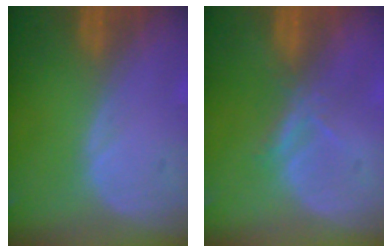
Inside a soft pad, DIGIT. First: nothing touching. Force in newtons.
{"total": 2.3, "press": 2.1, "slide": 0.9}